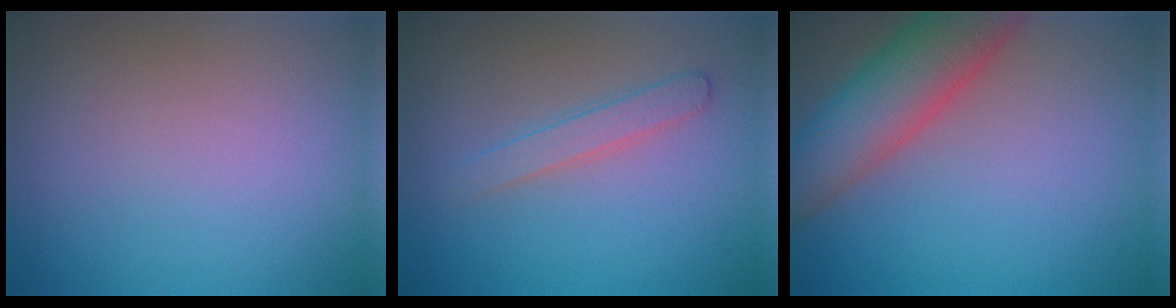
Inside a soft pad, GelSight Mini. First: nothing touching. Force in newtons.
{"total": 1.7, "press": 1.7, "slide": 0.1}
{"total": 7.5, "press": 7.5, "slide": 0.5}